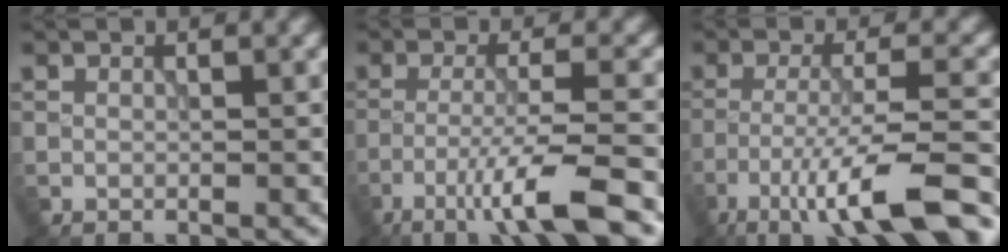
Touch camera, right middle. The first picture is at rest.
{"total": 7.1, "force": [-4.2, 0.7, 5.6], "torque": [-0.097, 0.001, -0.079]}
{"total": 10.1, "force": [-6.2, 2.0, 7.8], "torque": [-0.135, 0.004, -0.104]}